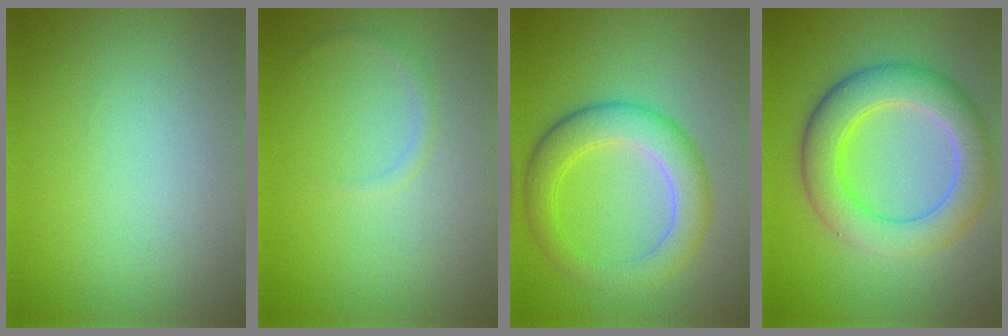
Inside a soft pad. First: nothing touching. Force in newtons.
{"total": 0.7, "press": 0.7, "slide": 0.1}
{"total": 5.0, "press": 5.0, "slide": 0.1}
{"total": 6.6, "press": 6.6, "slide": 0.4}